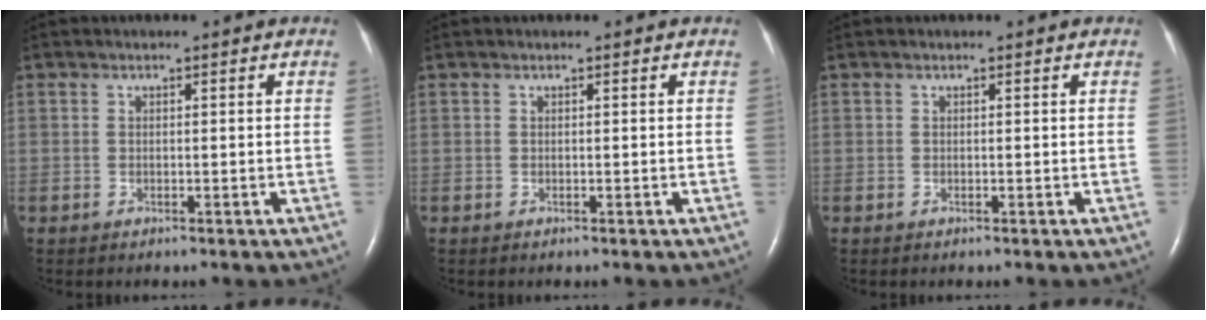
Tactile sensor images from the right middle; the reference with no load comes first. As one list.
[{"total": 0.0}, {"total": 0.0}]